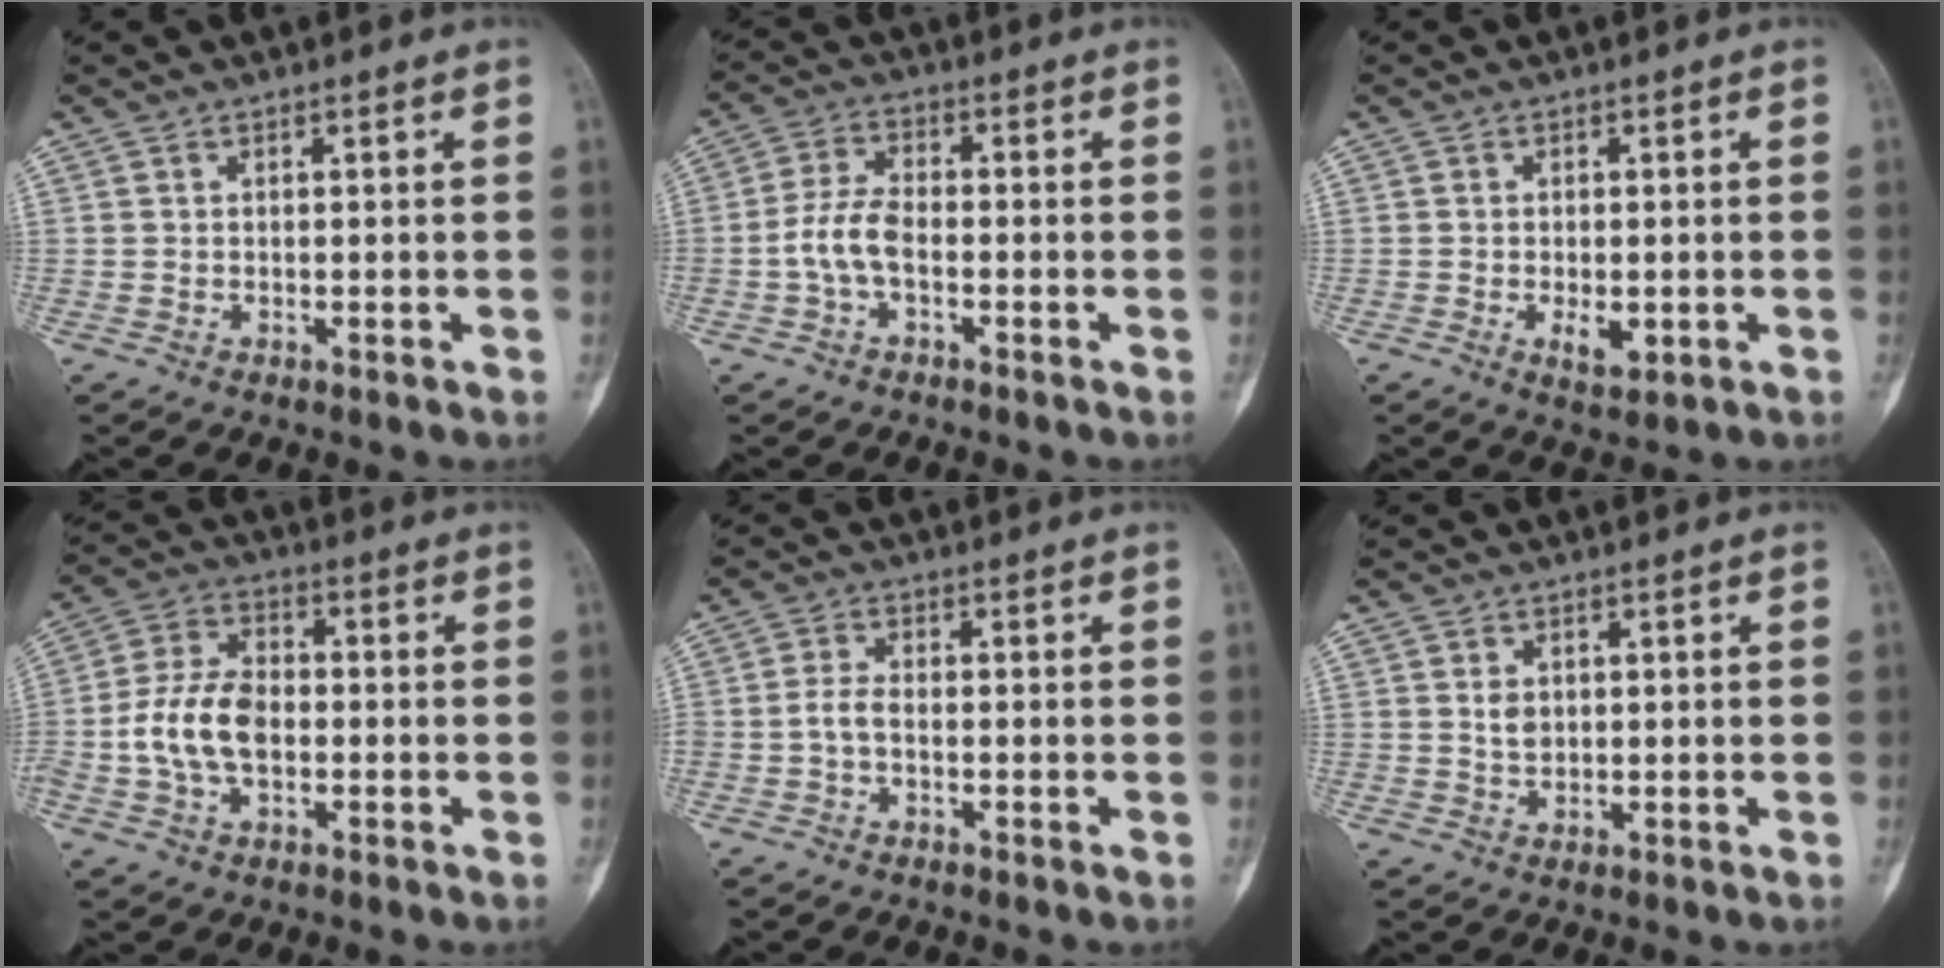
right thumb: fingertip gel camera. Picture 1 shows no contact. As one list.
[{"total": 6.1, "force": [-1.7, 3.2, 4.9], "torque": [-0.101, 0.022, -0.040]}, {"total": 3.9, "force": [-1.1, 1.9, 3.2], "torque": [-0.048, -0.004, -0.011]}, {"total": 10.2, "force": [-1.7, 6.3, 7.9], "torque": [-0.150, 0.027, -0.041]}, {"total": 2.6, "force": [-0.8, 1.4, 2.0], "torque": [-0.039, 0.009, -0.023]}, {"total": 2.3, "force": [0.5, 1.7, 1.5], "torque": [-0.016, -0.002, 0.011]}]